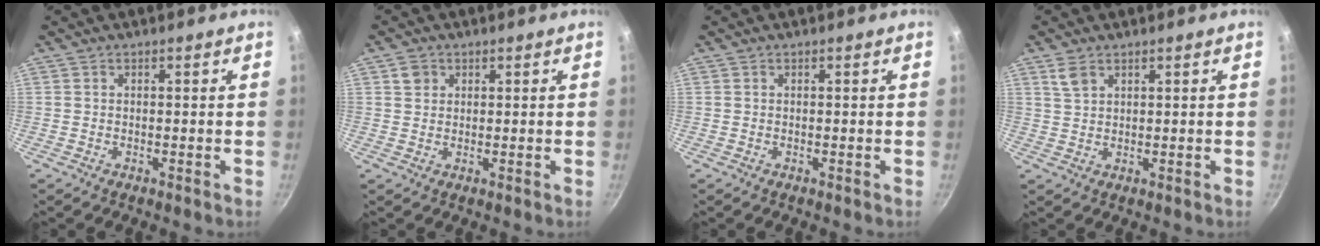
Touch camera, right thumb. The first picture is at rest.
{"total": 2.6, "force": [1.0, 2.2, 0.9], "torque": [-0.005, 0.002, 0.016]}
{"total": 0.0}
{"total": 3.1, "force": [1.8, 1.7, 1.8], "torque": [-0.029, -0.004, 0.039]}